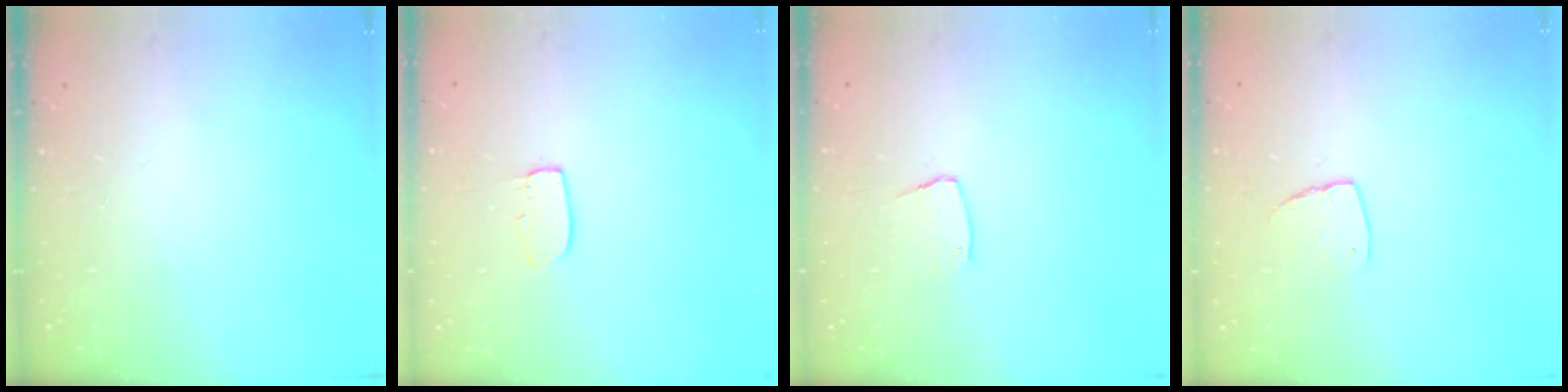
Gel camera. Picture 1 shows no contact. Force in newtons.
{"total": 5.2, "press": 5.2, "slide": 0.3}
{"total": 4.7, "press": 4.7, "slide": 0.3}
{"total": 6.0, "press": 6.0, "slide": 0.3}